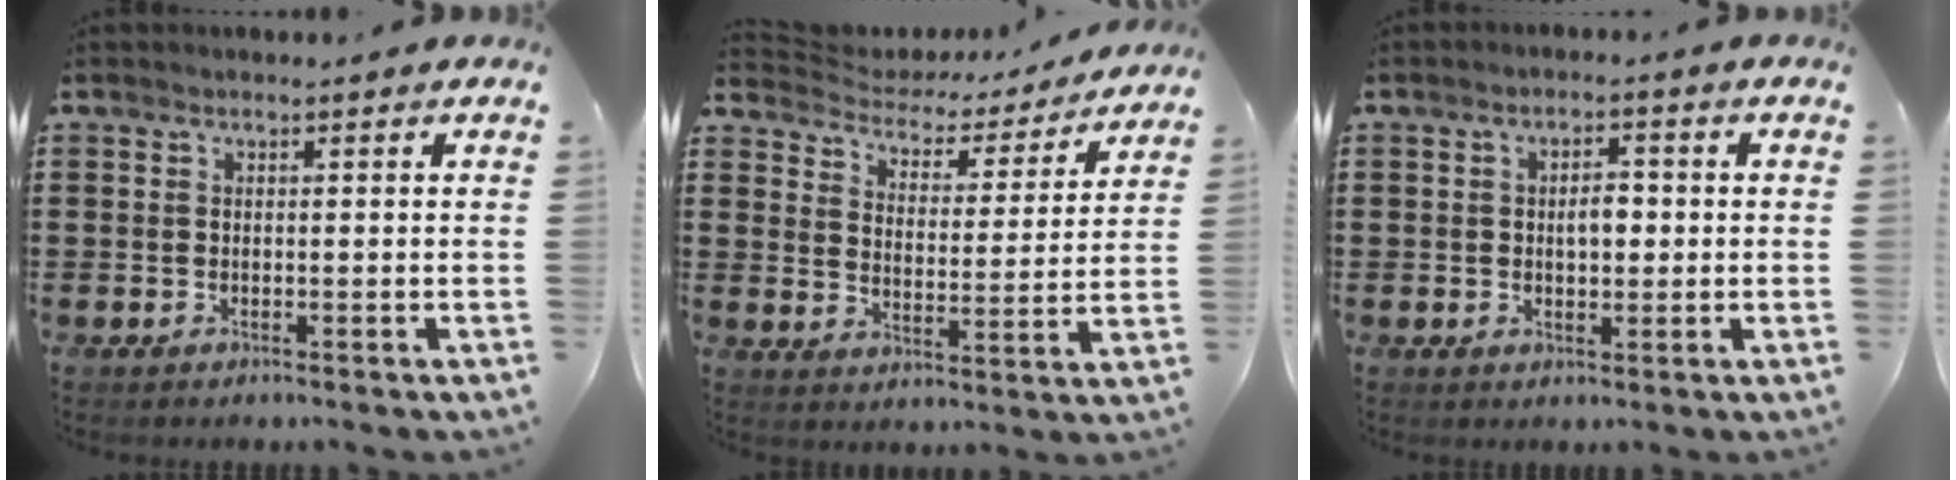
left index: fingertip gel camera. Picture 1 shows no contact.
{"total": 3.3, "force": [3.2, 0.8, 0.2], "torque": [-0.030, -0.027, 0.046]}
{"total": 3.5, "force": [0.1, 1.7, 3.0], "torque": [-0.044, 0.000, -0.006]}